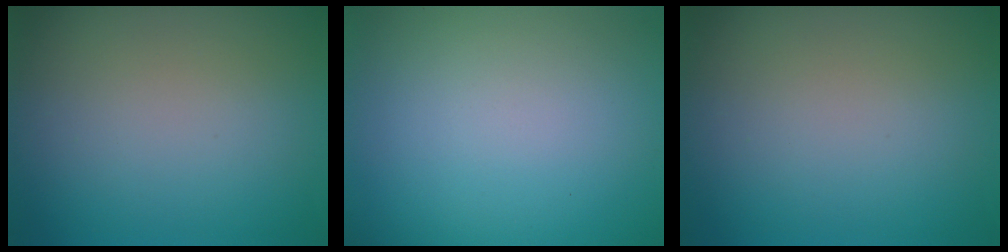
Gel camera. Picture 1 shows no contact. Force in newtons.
{"total": 0.0}
{"total": 0.0}